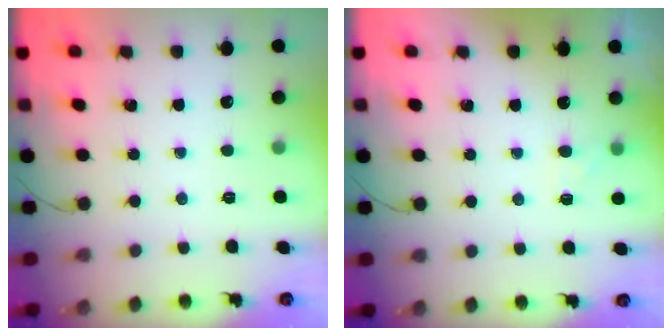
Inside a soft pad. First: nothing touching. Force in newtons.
{"total": 3.8, "press": 3.6, "slide": 1.3}